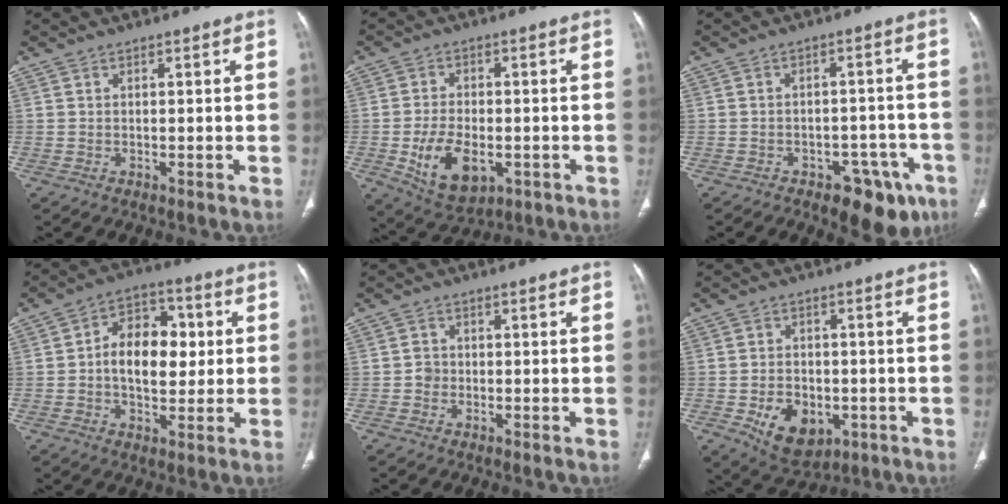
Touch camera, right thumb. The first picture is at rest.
{"total": 11.0, "force": [-3.0, 6.6, 8.3], "torque": [-0.133, 0.003, -0.037]}
{"total": 11.0, "force": [-6.4, 5.9, 6.7], "torque": [-0.046, 0.039, -0.081]}
{"total": 12.5, "force": [0.7, 8.3, 9.4], "torque": [-0.114, 0.018, 0.006]}
{"total": 1.9, "force": [-0.4, 1.7, 0.7], "torque": [-0.002, 0.007, -0.011]}
{"total": 10.5, "force": [-3.6, 7.4, 6.5], "torque": [-0.079, 0.012, -0.042]}